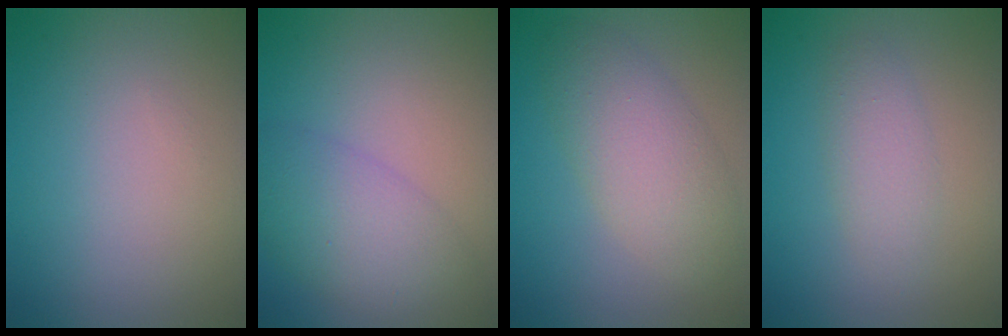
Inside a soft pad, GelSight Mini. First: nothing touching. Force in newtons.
{"total": 5.2, "press": 5.2, "slide": 0.3}
{"total": 4.9, "press": 4.9, "slide": 0.0}
{"total": 2.3, "press": 2.3, "slide": 0.1}